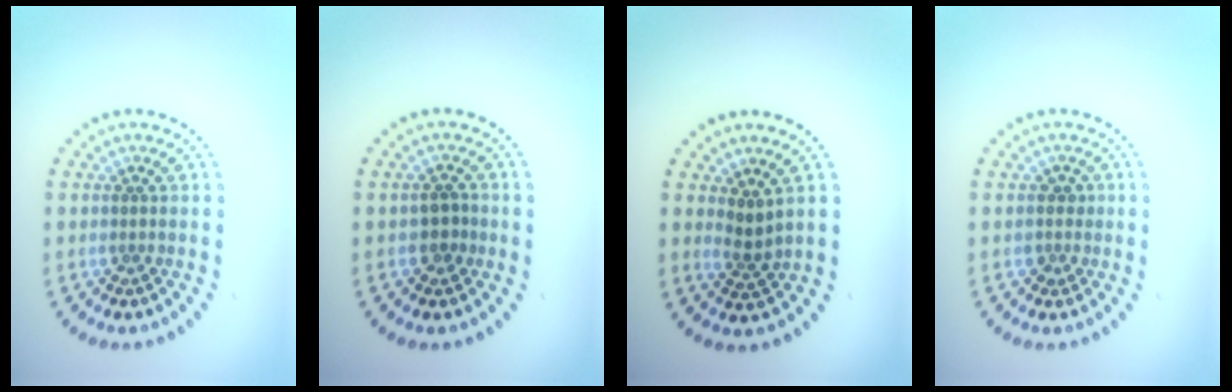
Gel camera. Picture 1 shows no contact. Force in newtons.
{"total": 1.1, "press": 1.0, "slide": 0.5}
{"total": 2.1, "press": 1.4, "slide": 1.5}
{"total": 1.2, "press": 1.0, "slide": 0.6}